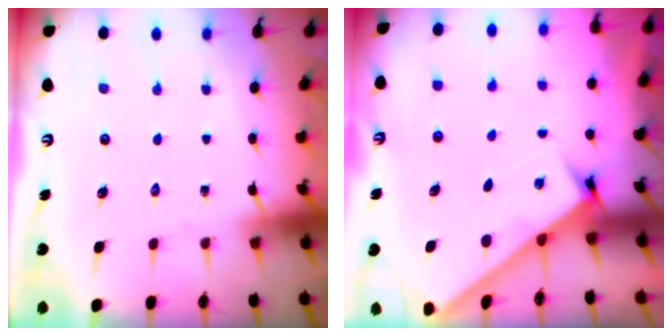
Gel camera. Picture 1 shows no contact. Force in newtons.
{"total": 2.7, "press": 2.6, "slide": 0.3}